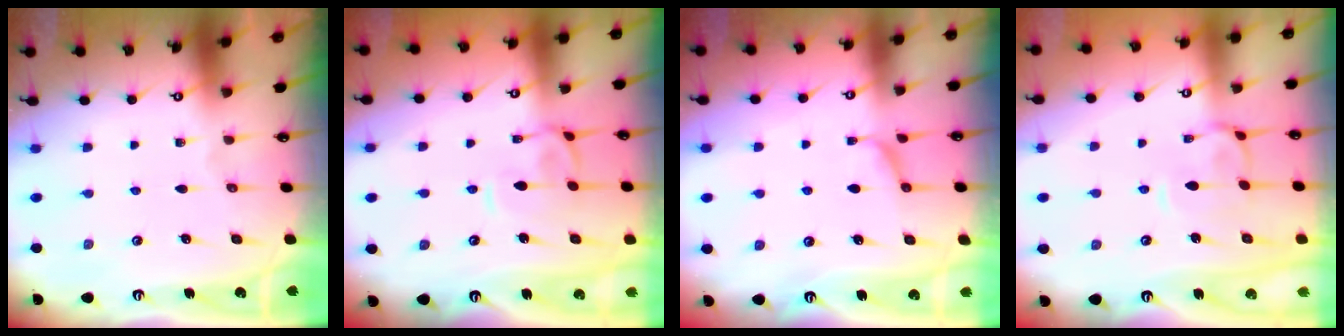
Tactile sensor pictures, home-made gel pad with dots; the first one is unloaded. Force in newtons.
{"total": 0.8, "press": 0.4, "slide": 0.6}
{"total": 1.2, "press": 1.0, "slide": 0.6}
{"total": 0.8, "press": 0.4, "slide": 0.7}